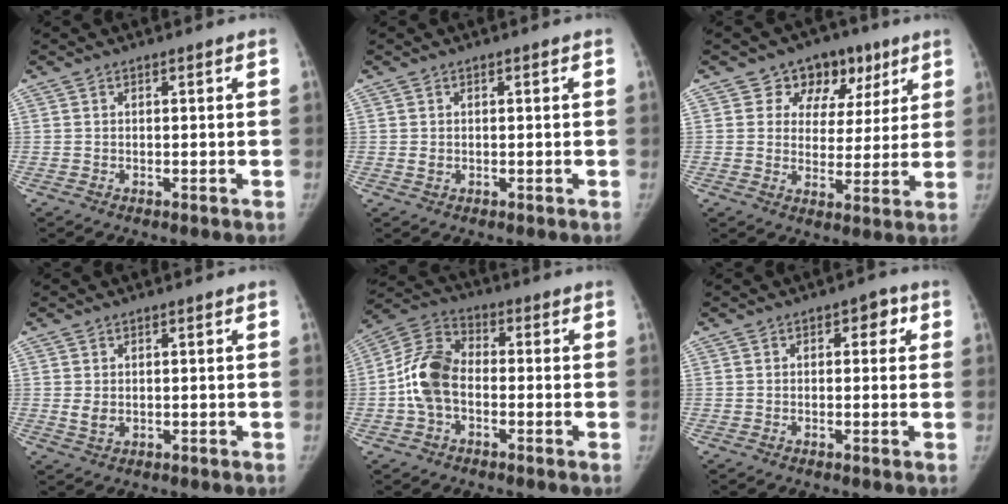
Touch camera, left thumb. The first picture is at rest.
{"total": 1.0, "force": [-0.1, 0.8, 0.6], "torque": [-0.010, -0.001, 0.000]}
{"total": 10.9, "force": [5.9, 8.3, 3.7], "torque": [0.003, -0.011, 0.085]}
{"total": 2.2, "force": [0.1, 1.6, 1.5], "torque": [-0.023, -0.005, 0.007]}
{"total": 10.6, "force": [-1.8, 7.0, 7.8], "torque": [-0.151, 0.032, -0.046]}
{"total": 3.2, "force": [0.9, 2.0, 2.3], "torque": [0.002, 0.003, 0.003]}